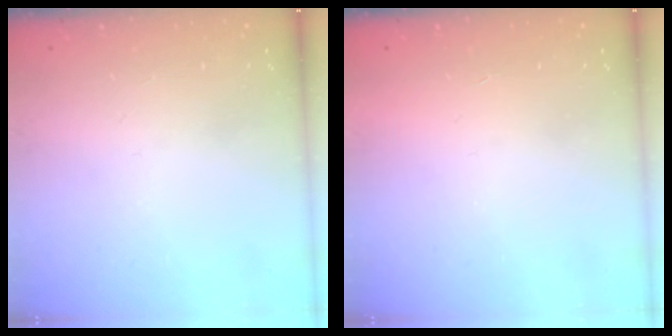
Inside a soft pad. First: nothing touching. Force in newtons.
{"total": 1.5, "press": 1.5, "slide": 0.1}